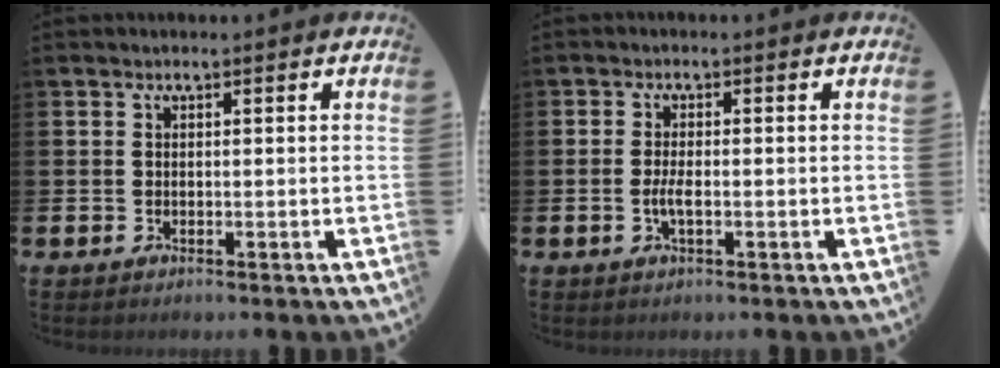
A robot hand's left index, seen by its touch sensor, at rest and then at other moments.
{"total": 2.2, "force": [-0.5, 0.6, 2.1], "torque": [-0.042, 0.003, -0.009]}